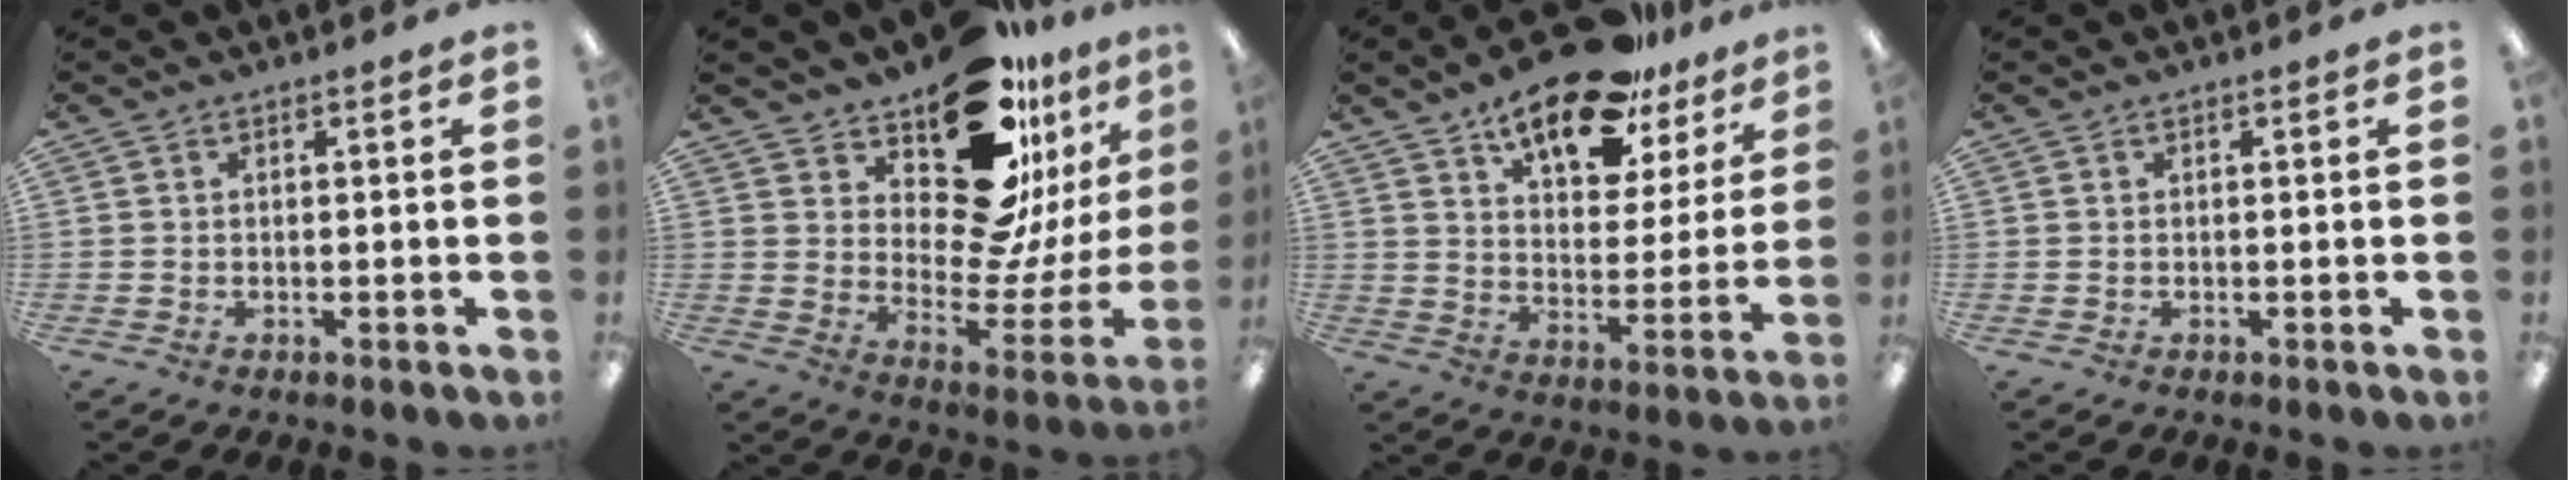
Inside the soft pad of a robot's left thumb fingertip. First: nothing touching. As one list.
[{"total": 21.0, "force": [14.2, 9.2, 12.4], "torque": [-0.171, -0.125, 0.245]}, {"total": 16.9, "force": [12.9, 6.6, 8.6], "torque": [-0.137, -0.074, 0.223]}, {"total": 0.0}]